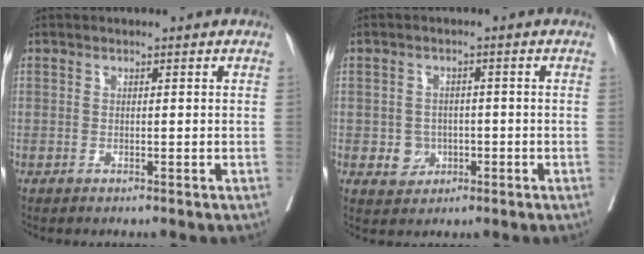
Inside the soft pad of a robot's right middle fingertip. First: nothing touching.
{"total": 3.3, "force": [-0.9, 3.0, 1.2], "torque": [-0.010, 0.005, -0.007]}